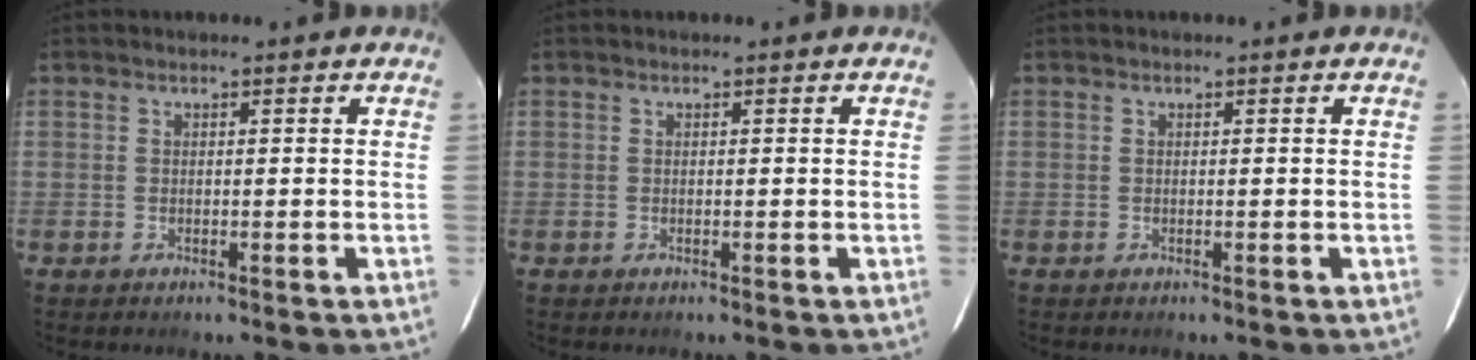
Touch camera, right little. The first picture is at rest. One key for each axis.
{"total": 0.0}
{"total": 0.0}